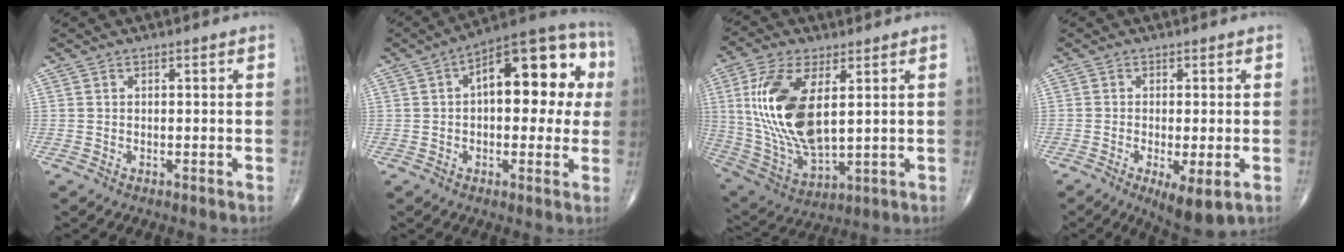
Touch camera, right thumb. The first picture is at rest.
{"total": 18.5, "force": [3.2, 8.8, 15.9], "torque": [-0.181, 0.034, 0.034]}
{"total": 18.8, "force": [3.8, 8.8, 16.2], "torque": [-0.336, -0.021, 0.083]}
{"total": 6.8, "force": [-2.4, 1.8, 6.1], "torque": [-0.099, -0.019, -0.036]}